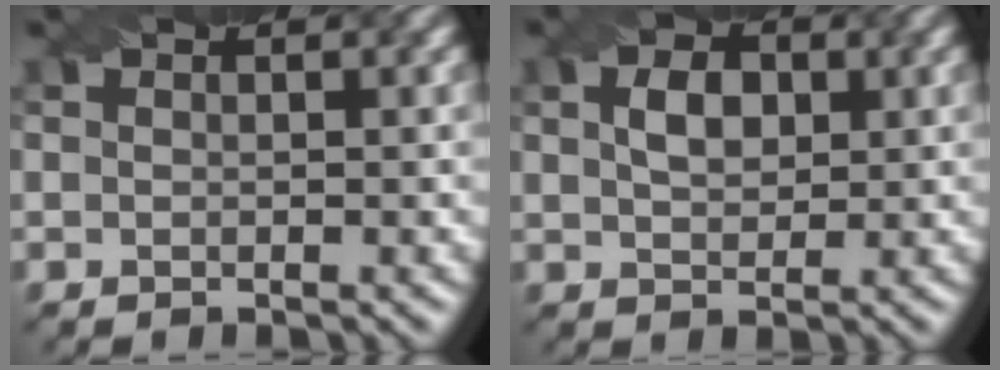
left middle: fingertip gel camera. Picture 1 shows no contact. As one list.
[{"total": 2.9, "force": [0.7, 1.9, 2.1], "torque": [-0.045, 0.005, 0.014]}]